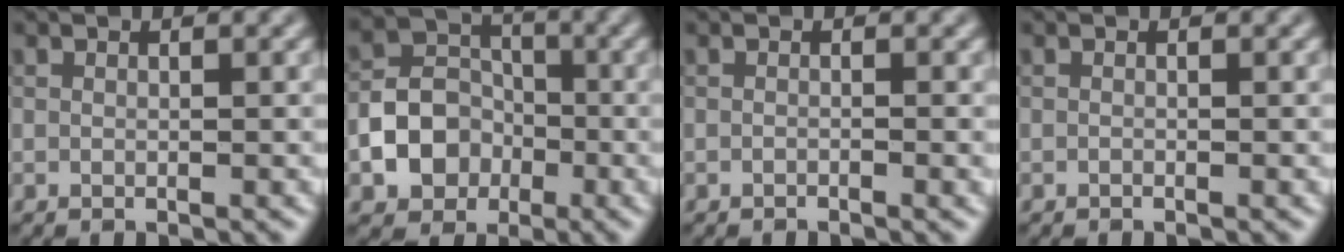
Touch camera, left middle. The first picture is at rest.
{"total": 5.5, "force": [-2.0, 4.4, 2.5], "torque": [-0.035, 0.001, -0.046]}
{"total": 0.7, "force": [-0.5, 0.1, 0.5], "torque": [-0.007, -0.001, -0.008]}
{"total": 0.0}